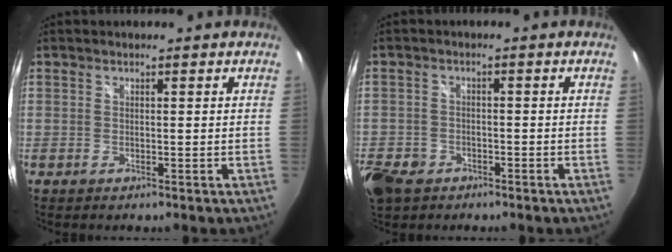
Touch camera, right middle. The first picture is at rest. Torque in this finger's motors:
{"motor_torque": [-0.09, -0.15, -0.06, 0.00]}